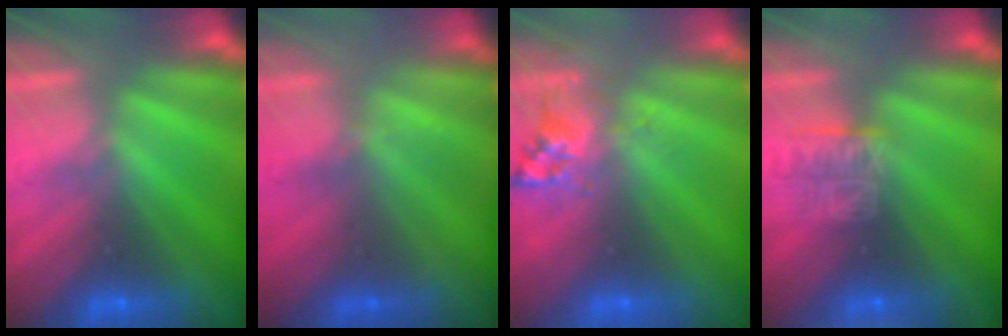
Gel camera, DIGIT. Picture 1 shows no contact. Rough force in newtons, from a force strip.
{"total": 2.3}
{"total": 2.5}
{"total": 11.8}